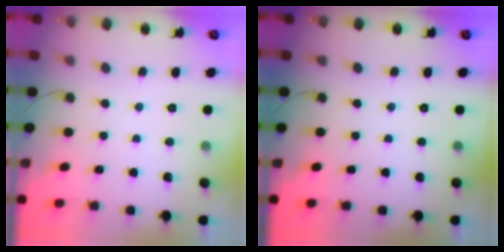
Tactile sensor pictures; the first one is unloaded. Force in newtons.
{"total": 0.0}